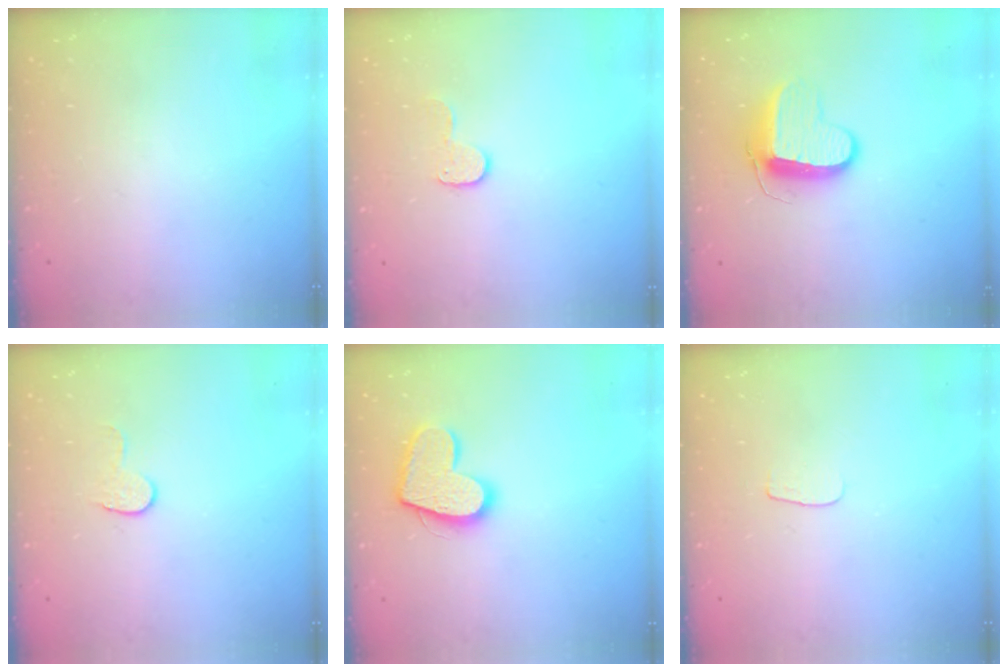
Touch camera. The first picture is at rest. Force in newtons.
{"total": 6.7, "press": 6.7, "slide": 0.4}
{"total": 10.3, "press": 10.3, "slide": 0.4}
{"total": 5.9, "press": 5.9, "slide": 0.5}
{"total": 14.3, "press": 14.3, "slide": 1.1}
{"total": 3.6, "press": 3.6, "slide": 0.4}